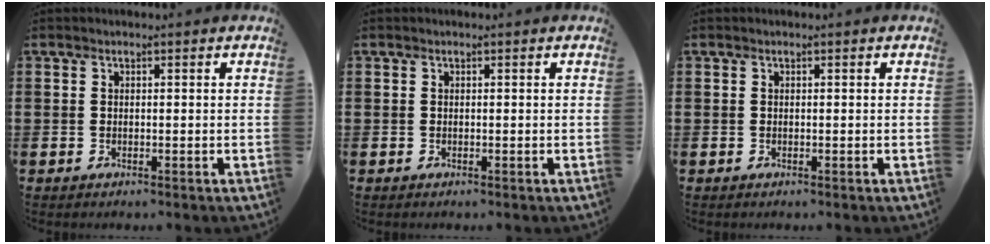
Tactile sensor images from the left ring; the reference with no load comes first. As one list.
[{"total": 0.0}, {"total": 0.0}]